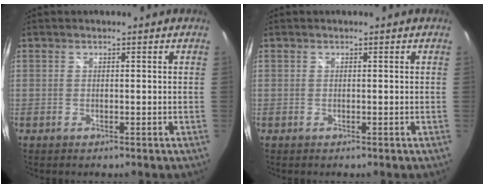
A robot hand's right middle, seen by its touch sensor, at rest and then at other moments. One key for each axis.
{"total": 0.0}